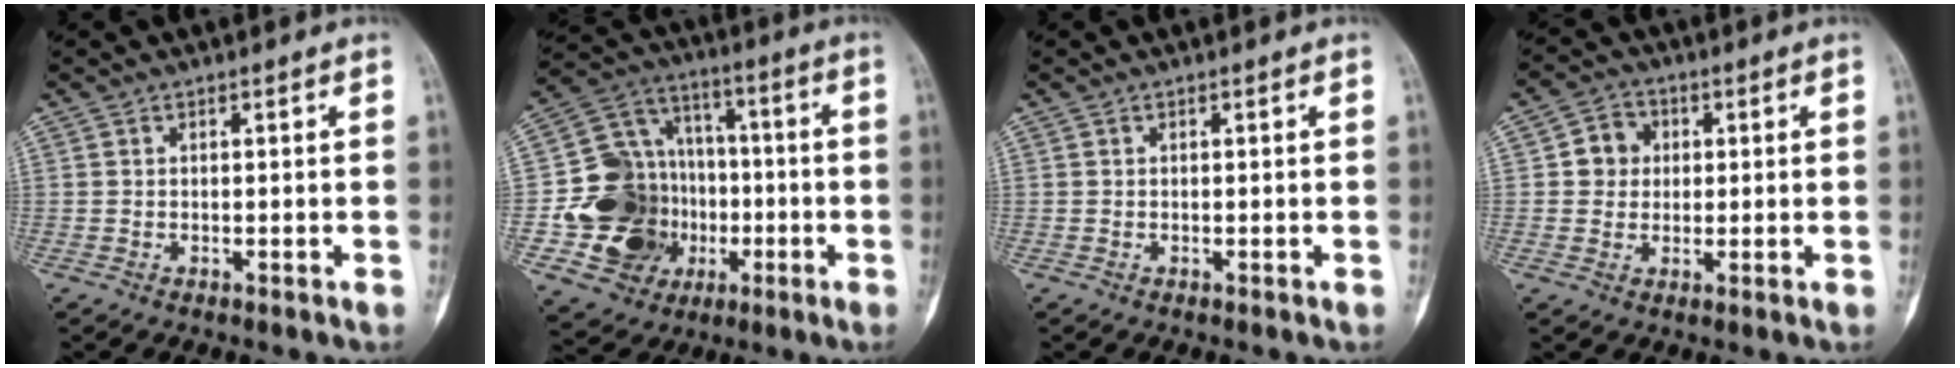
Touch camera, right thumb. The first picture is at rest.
{"total": 18.2, "force": [-3.4, 16.1, 7.7], "torque": [-0.093, 0.060, -0.046]}
{"total": 0.0}
{"total": 5.6, "force": [0.8, 5.1, 2.1], "torque": [-0.004, 0.006, 0.006]}